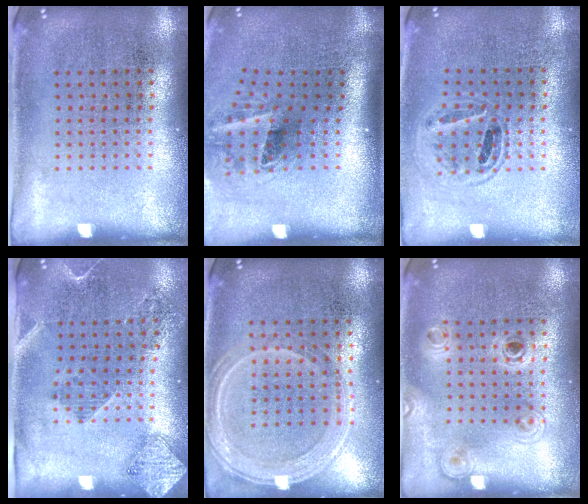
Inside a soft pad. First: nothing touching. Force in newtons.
{"total": 2.2, "press": 1.3, "slide": 1.7}
{"total": 1.0, "press": 1.0, "slide": 0.3}
{"total": 1.7, "press": 1.4, "slide": 1.0}
{"total": 1.3, "press": 1.2, "slide": 0.3}
{"total": 1.2, "press": 1.2, "slide": 0.5}